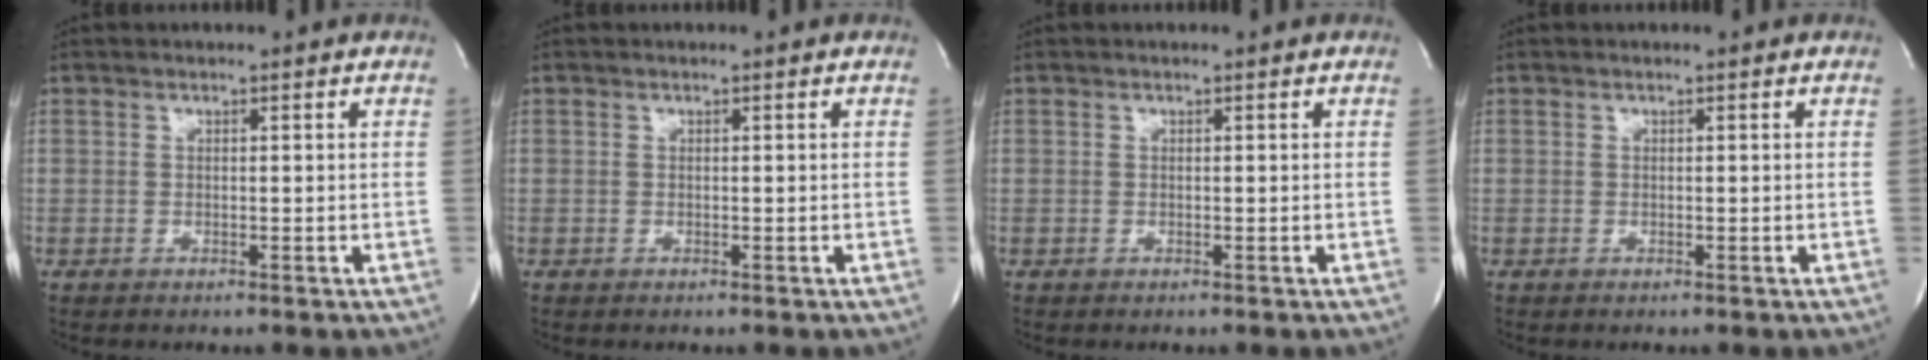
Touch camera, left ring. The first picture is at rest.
{"total": 0.0}
{"total": 0.0}
{"total": 0.0}